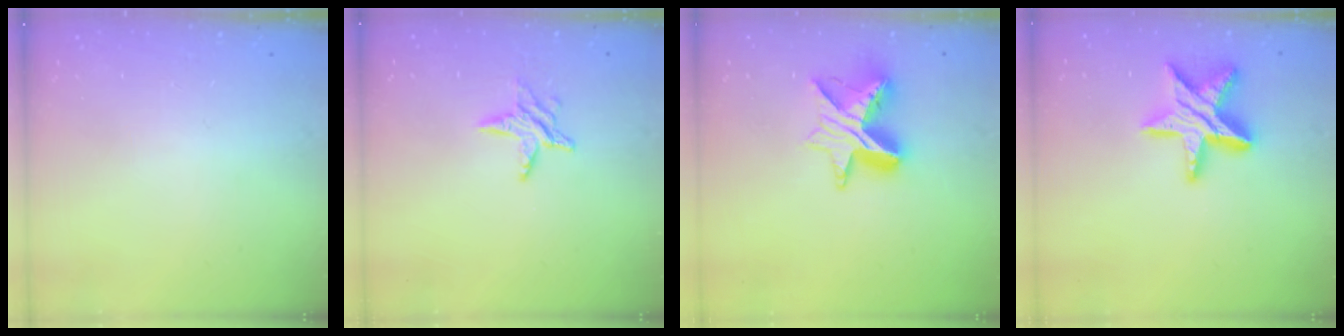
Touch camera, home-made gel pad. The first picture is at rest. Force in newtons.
{"total": 6.2, "press": 6.2, "slide": 0.5}
{"total": 11.3, "press": 11.3, "slide": 0.8}
{"total": 15.3, "press": 15.3, "slide": 1.0}